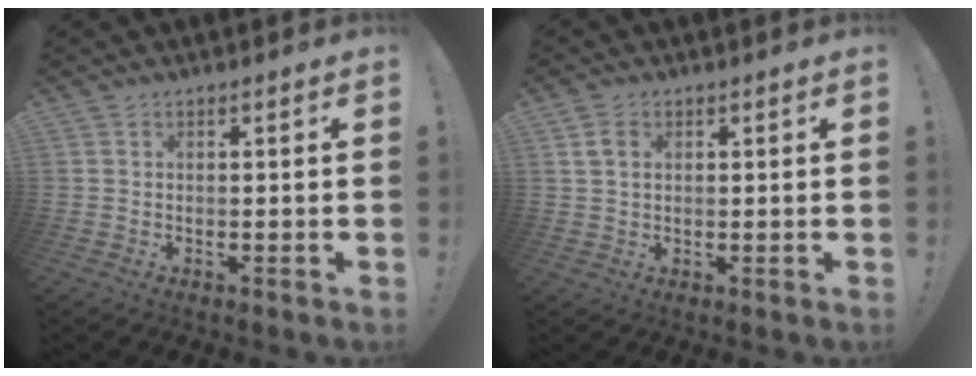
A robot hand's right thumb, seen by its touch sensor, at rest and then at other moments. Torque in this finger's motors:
{"motor_torque": [-0.03, -0.05, -0.03, -0.06, 0.12]}